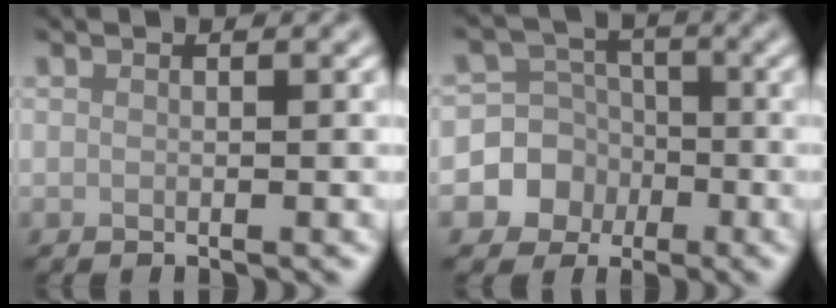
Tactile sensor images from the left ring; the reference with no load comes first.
{"total": 7.6, "force": [-2.5, 7.1, 1.0], "torque": [-0.005, 0.005, -0.067]}